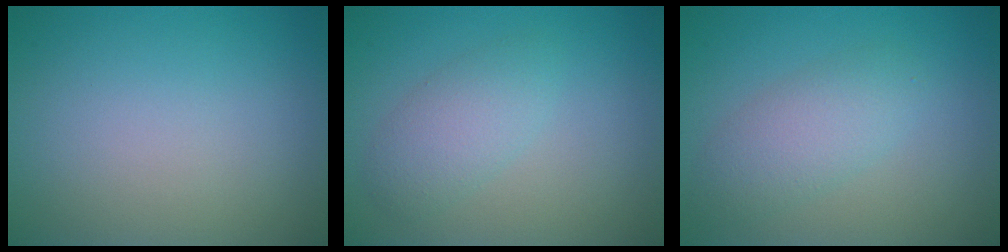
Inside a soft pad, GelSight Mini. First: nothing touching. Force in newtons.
{"total": 2.7, "press": 2.7, "slide": 0.1}
{"total": 3.2, "press": 3.2, "slide": 0.0}